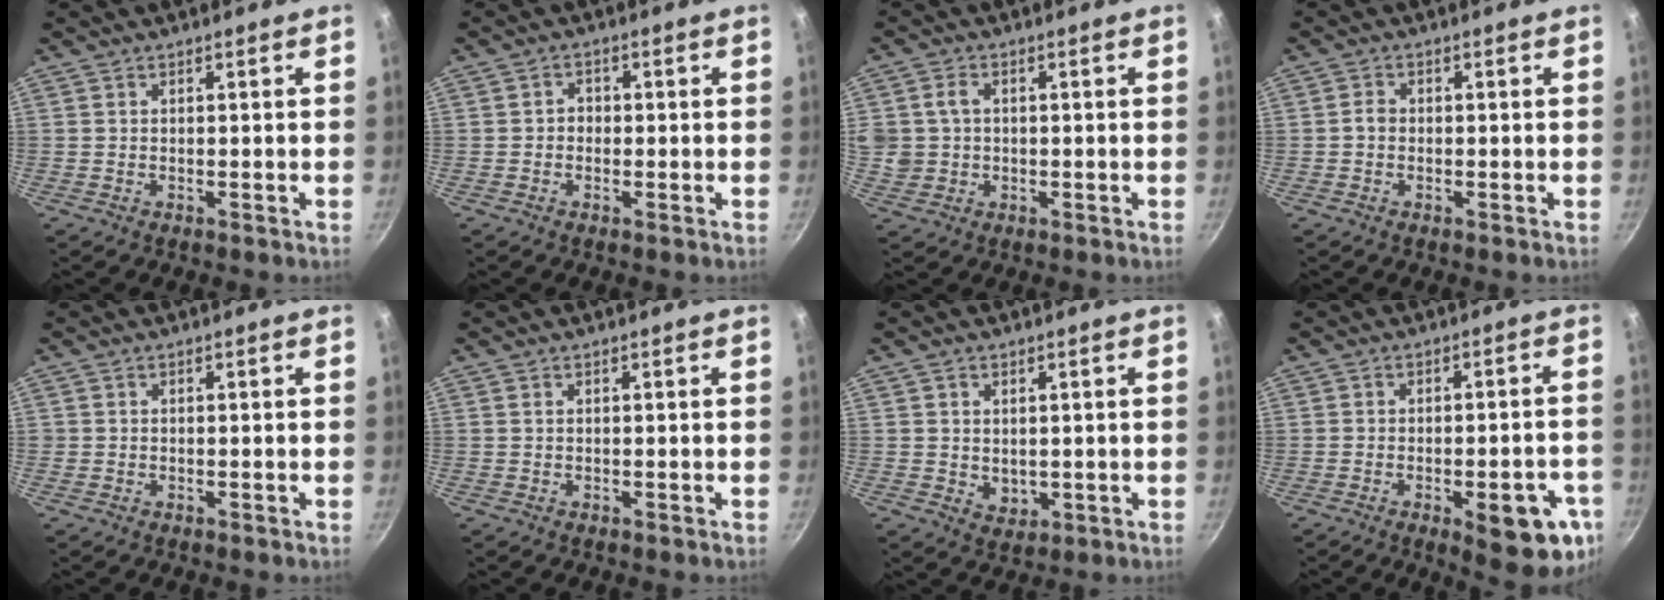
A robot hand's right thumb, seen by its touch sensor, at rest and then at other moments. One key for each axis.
{"total": 1.7, "fx": -0.4, "fy": 1.5, "fz": 0.7, "tx": -0.003, "ty": 0.006, "tz": -0.010}
{"total": 5.4, "fx": 0.7, "fy": 4.7, "fz": 2.7, "tx": -0.036, "ty": 0.004, "tz": 0.017}
{"total": 1.5, "fx": -0.4, "fy": 1.2, "fz": 0.9, "tx": -0.013, "ty": 0.010, "tz": -0.008}
{"total": 0.9, "fx": -0.1, "fy": 0.8, "fz": 0.1, "tx": 0.000, "ty": 0.001, "tz": -0.003}
{"total": 0.0}
{"total": 3.8, "fx": 0.6, "fy": 3.2, "fz": 2.0, "tx": -0.025, "ty": -0.011, "tz": 0.015}
{"total": 14.3, "fx": -5.5, "fy": 5.3, "fz": 12.1, "tx": -0.111, "ty": 0.014, "tz": -0.065}